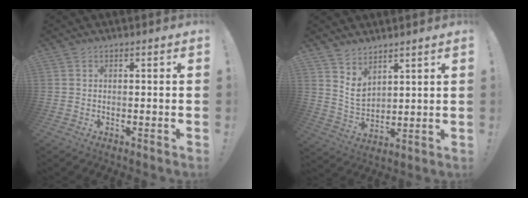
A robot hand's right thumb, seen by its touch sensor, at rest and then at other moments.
{"total": 6.7, "force": [5.0, 4.0, 2.1], "torque": [-0.031, -0.041, 0.097]}